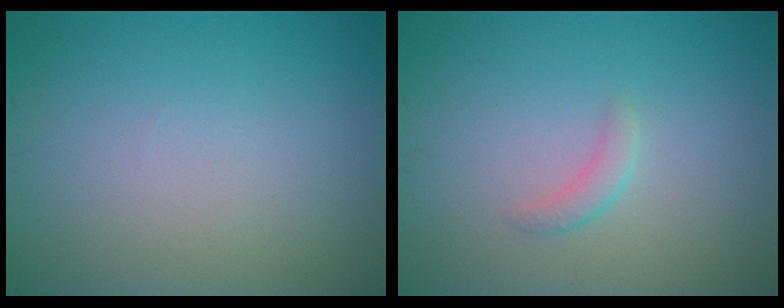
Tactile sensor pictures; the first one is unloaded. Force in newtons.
{"total": 1.2, "press": 1.2, "slide": 0.1}